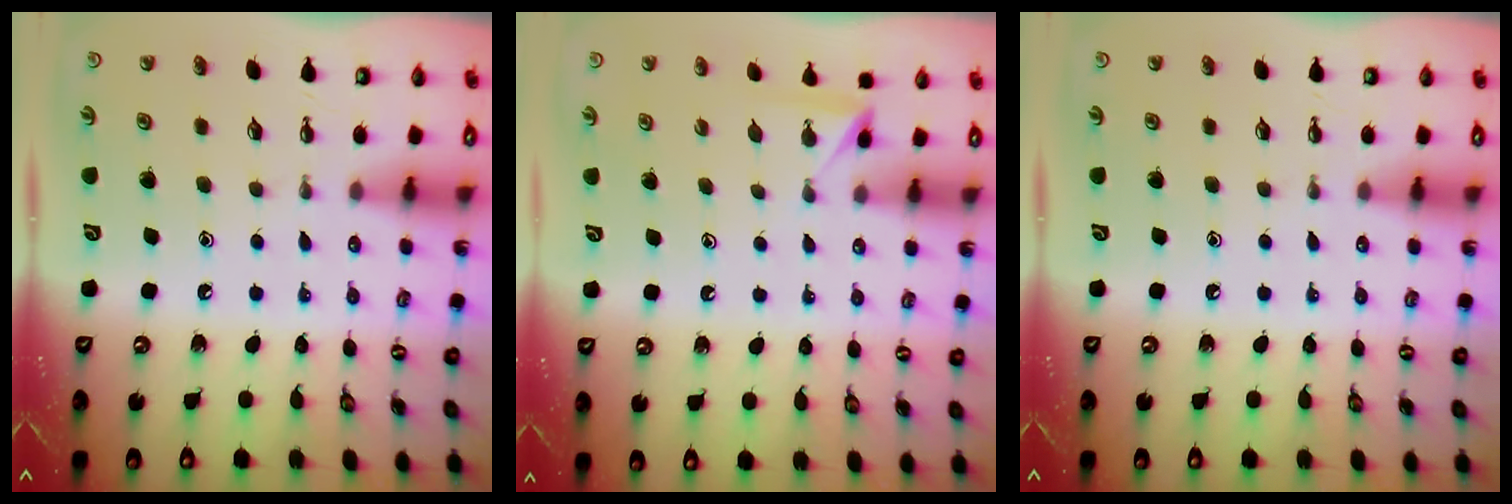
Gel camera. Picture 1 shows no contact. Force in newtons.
{"total": 2.3, "press": 2.3, "slide": 0.3}
{"total": 0.0}